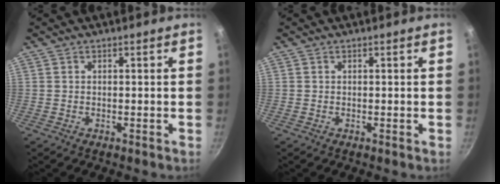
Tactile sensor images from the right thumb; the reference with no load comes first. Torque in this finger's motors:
{"motor_torque": [-0.63, -0.40, 0.30, 0.05, 0.01]}